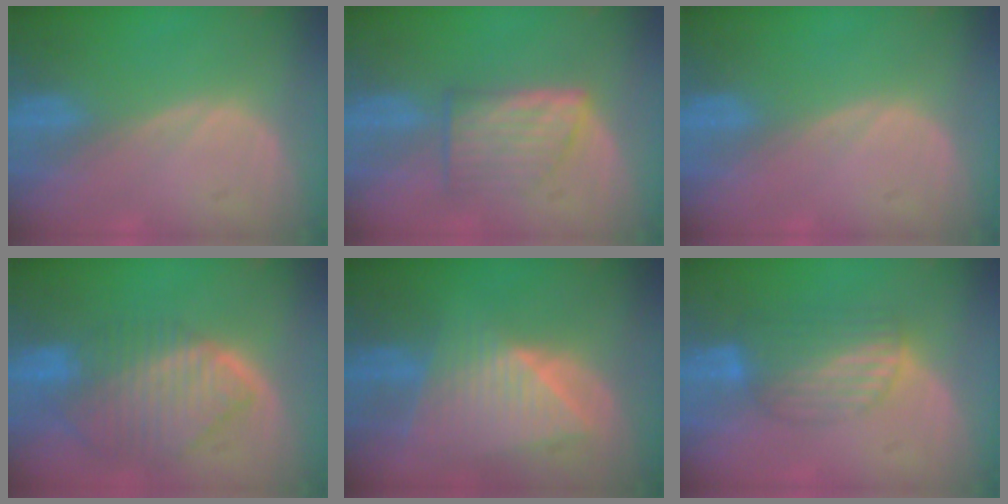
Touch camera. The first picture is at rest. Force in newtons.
{"total": 6.2, "press": 5.9, "slide": 1.9}
{"total": 0.0}
{"total": 10.1, "press": 8.7, "slide": 5.1}
{"total": 8.9, "press": 7.9, "slide": 4.2}
{"total": 6.8, "press": 6.0, "slide": 3.2}